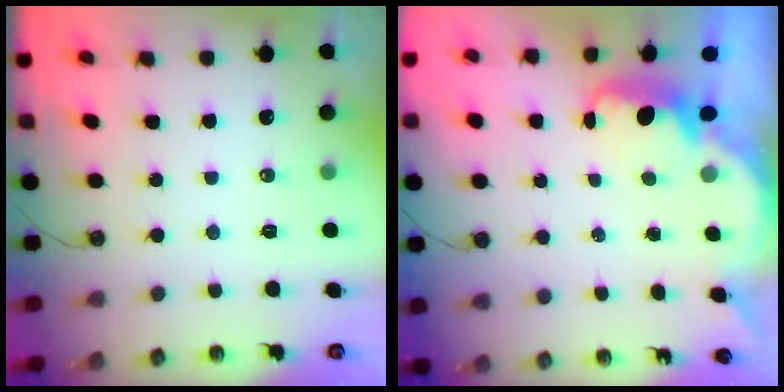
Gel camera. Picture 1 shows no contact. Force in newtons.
{"total": 2.5, "press": 2.4, "slide": 0.6}